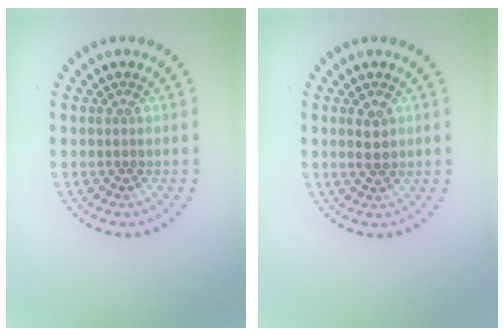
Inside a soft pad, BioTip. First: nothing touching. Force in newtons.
{"total": 1.9, "press": 1.9, "slide": 0.1}